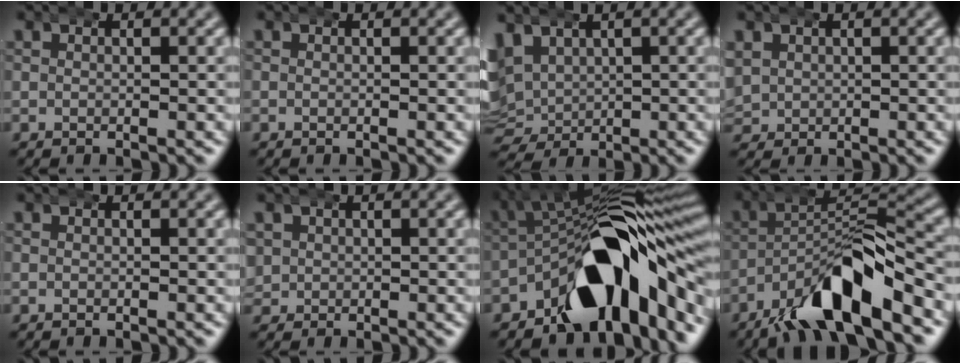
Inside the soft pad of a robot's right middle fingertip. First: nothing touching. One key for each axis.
{"total": 0.0}
{"total": 7.1, "fx": 0.5, "fy": 6.2, "fz": 3.3, "tx": -0.112, "ty": -0.030, "tz": 0.022}
{"total": 3.3, "fx": 0.6, "fy": 3.0, "fz": 1.2, "tx": -0.052, "ty": -0.012, "tz": 0.019}
{"total": 0.0}
{"total": 2.4, "fx": 0.4, "fy": 2.3, "fz": 0.7, "tx": -0.035, "ty": -0.009, "tz": 0.013}
{"total": 13.9, "fx": -4.0, "fy": 6.0, "fz": 11.9, "tx": -0.156, "ty": 0.010, "tz": -0.062}
{"total": 8.2, "fx": -4.4, "fy": 2.2, "fz": 6.5, "tx": -0.096, "ty": 0.002, "tz": -0.075}